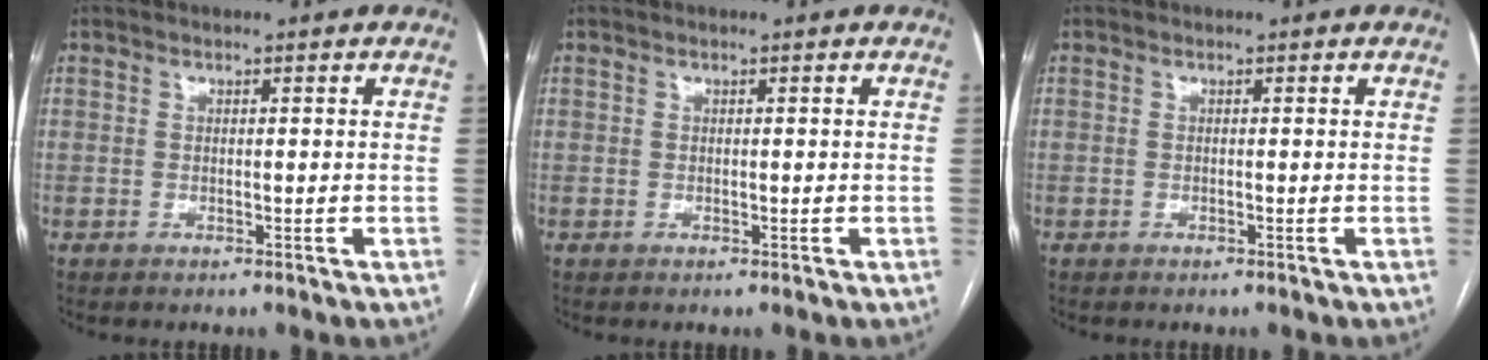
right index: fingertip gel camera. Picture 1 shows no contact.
{"total": 0.0}
{"total": 0.0}